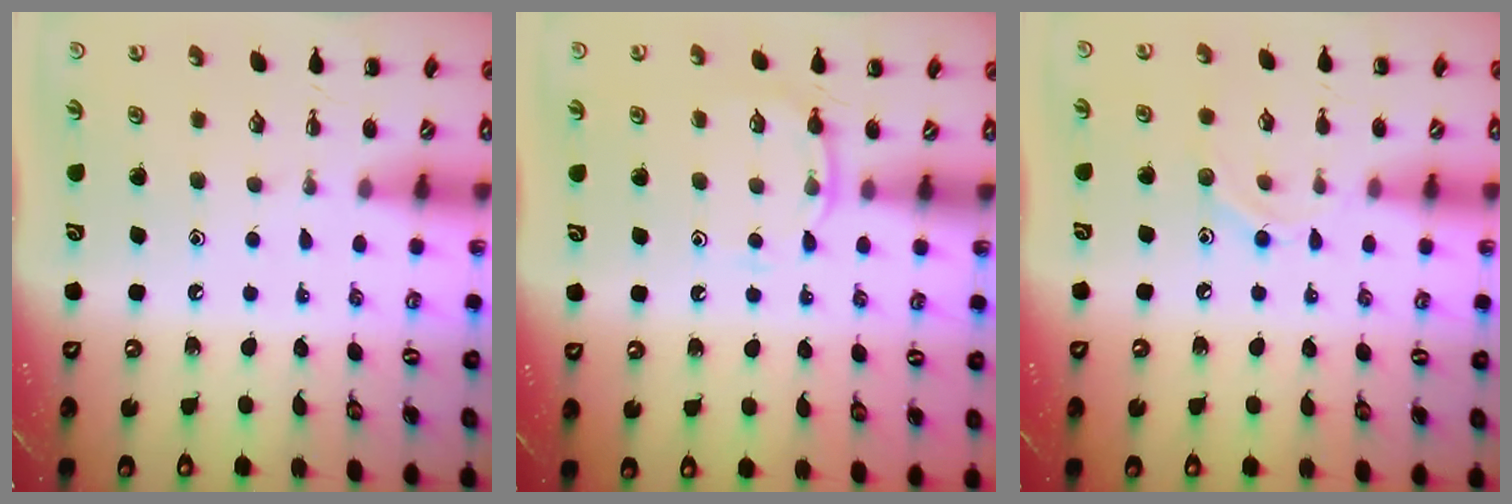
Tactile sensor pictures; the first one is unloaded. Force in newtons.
{"total": 5.7, "press": 5.4, "slide": 1.6}
{"total": 6.6, "press": 6.5, "slide": 1.1}